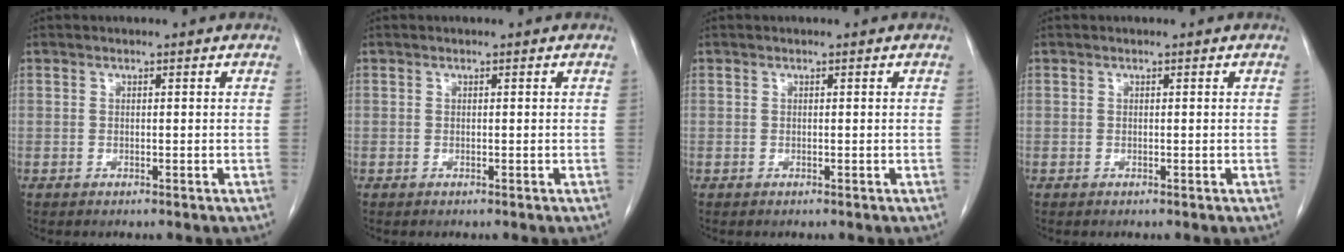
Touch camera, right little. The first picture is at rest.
{"total": 0.0}
{"total": 0.0}
{"total": 0.0}